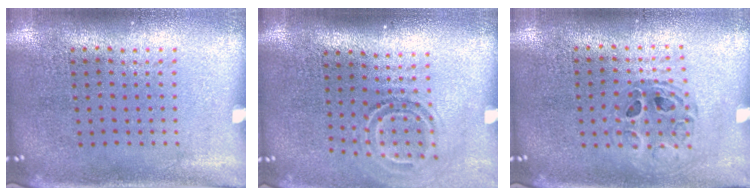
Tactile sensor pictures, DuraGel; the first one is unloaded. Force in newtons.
{"total": 1.7, "press": 1.1, "slide": 1.2}
{"total": 0.8, "press": 0.8, "slide": 0.1}